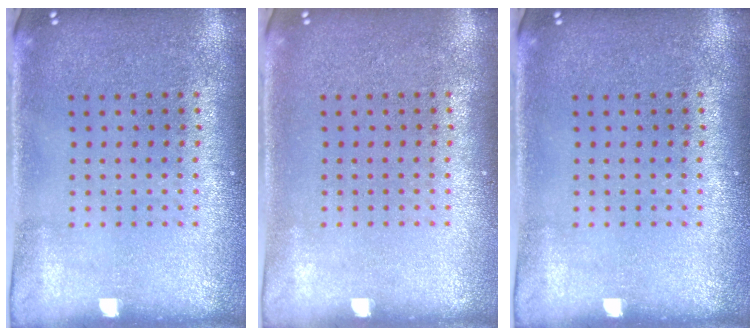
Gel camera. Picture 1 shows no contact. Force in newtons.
{"total": 0.0}
{"total": 0.0}